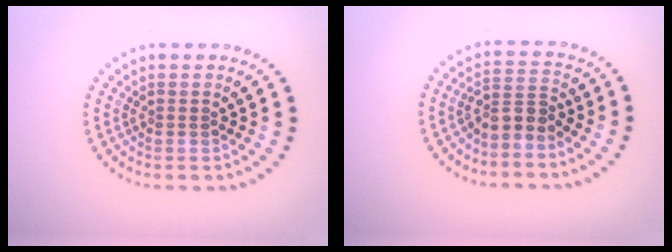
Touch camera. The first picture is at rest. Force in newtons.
{"total": 2.6, "press": 2.0, "slide": 1.6}